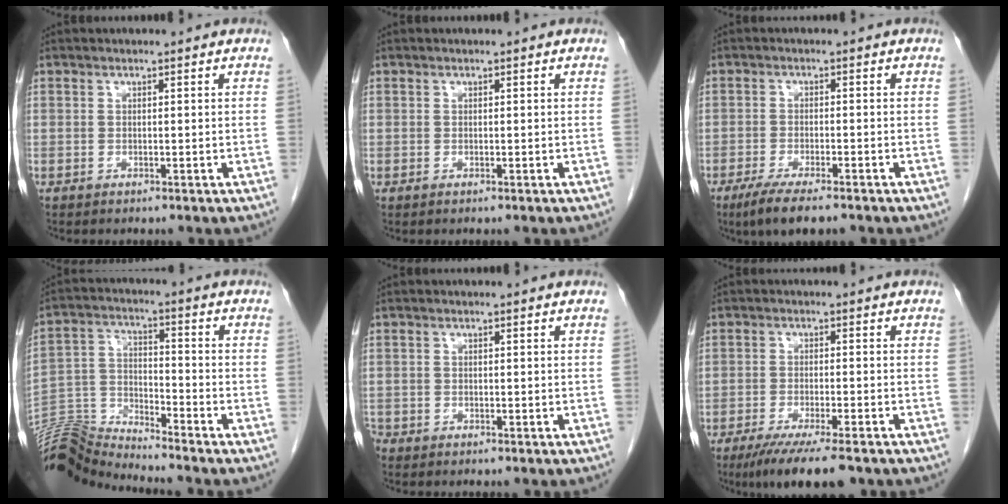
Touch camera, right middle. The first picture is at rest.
{"total": 0.0}
{"total": 7.4, "force": [-5.4, 2.1, 4.7], "torque": [-0.076, -0.012, -0.084]}
{"total": 10.4, "force": [-10.2, -1.6, 0.0], "torque": [-0.013, 0.025, -0.199]}
{"total": 1.8, "force": [-1.5, 0.9, 0.3], "torque": [-0.014, -0.001, -0.028]}
{"total": 10.1, "force": [-7.6, 1.2, 6.5], "torque": [-0.094, -0.019, -0.116]}